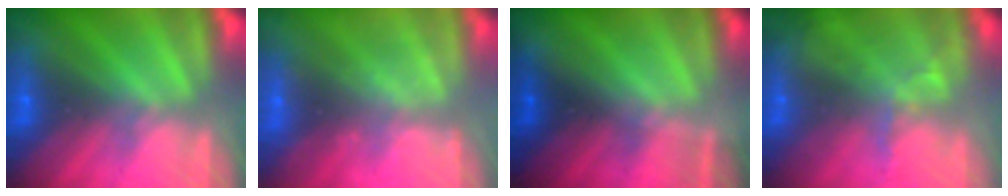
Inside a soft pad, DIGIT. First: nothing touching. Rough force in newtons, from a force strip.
{"total": 2.3}
{"total": 1.6}
{"total": 7.0}